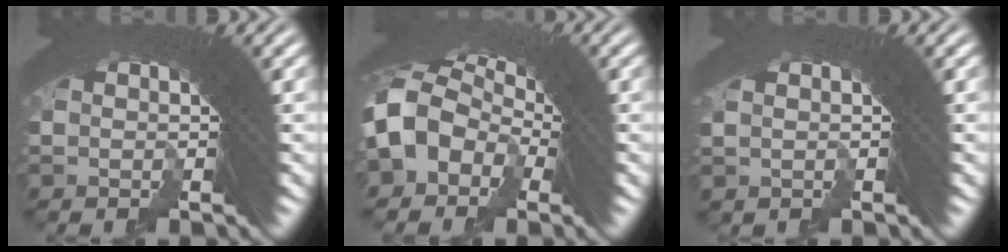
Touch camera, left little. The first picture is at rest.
{"total": 6.5, "force": [0.0, 5.2, 3.9], "torque": [-0.097, -0.008, -0.003]}
{"total": 0.7, "force": [0.5, -0.5, 0.1], "torque": [0.013, 0.006, 0.012]}